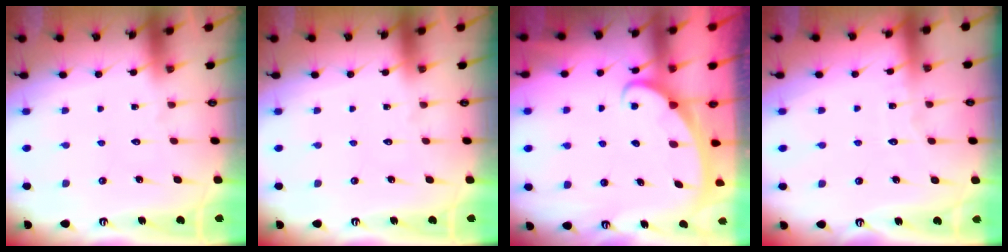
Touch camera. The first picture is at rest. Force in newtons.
{"total": 0.0}
{"total": 2.4, "press": 2.4, "slide": 0.3}
{"total": 3.4, "press": 3.4, "slide": 0.3}